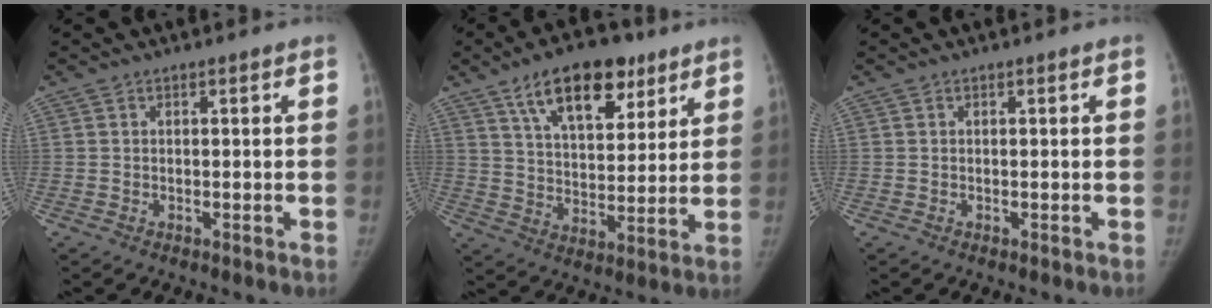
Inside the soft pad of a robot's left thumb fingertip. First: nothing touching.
{"total": 16.2, "force": [9.5, 8.2, 10.3], "torque": [-0.120, -0.036, 0.157]}
{"total": 0.0}